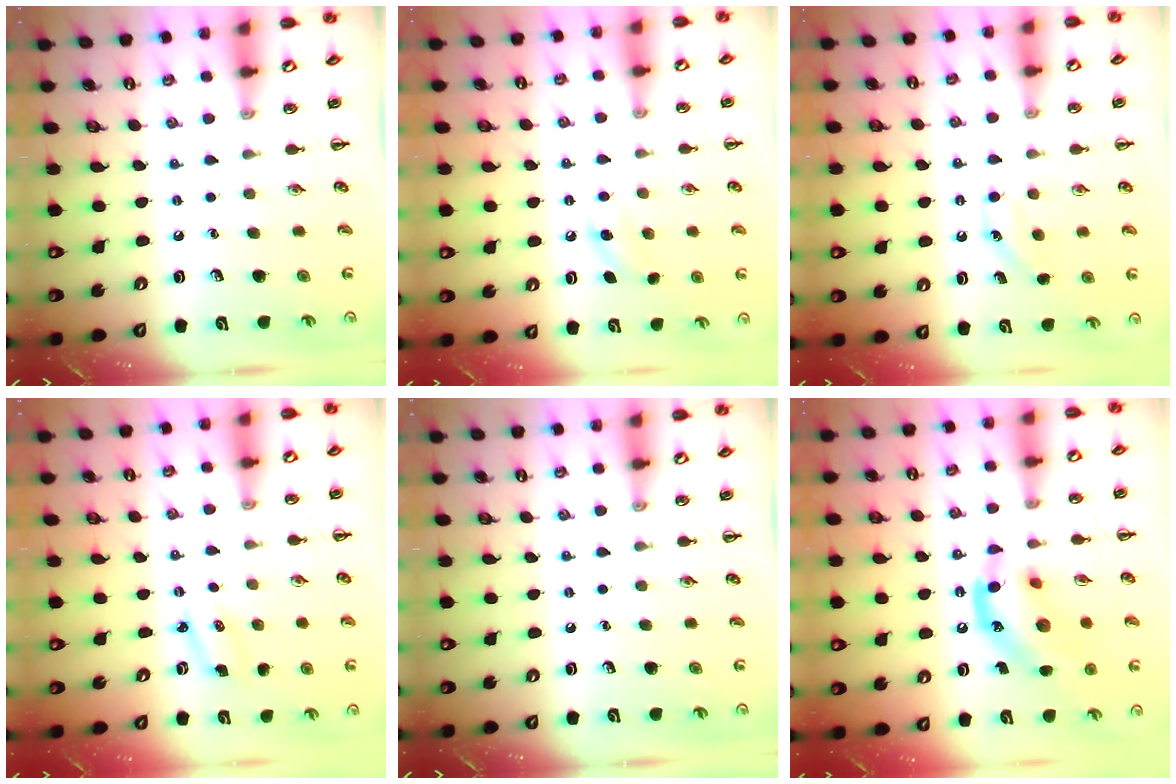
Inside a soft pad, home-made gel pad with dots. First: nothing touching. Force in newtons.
{"total": 5.4, "press": 5.2, "slide": 1.2}
{"total": 5.2, "press": 5.0, "slide": 1.3}
{"total": 2.8, "press": 2.8, "slide": 0.6}
{"total": 0.0}
{"total": 13.3, "press": 12.9, "slide": 3.1}